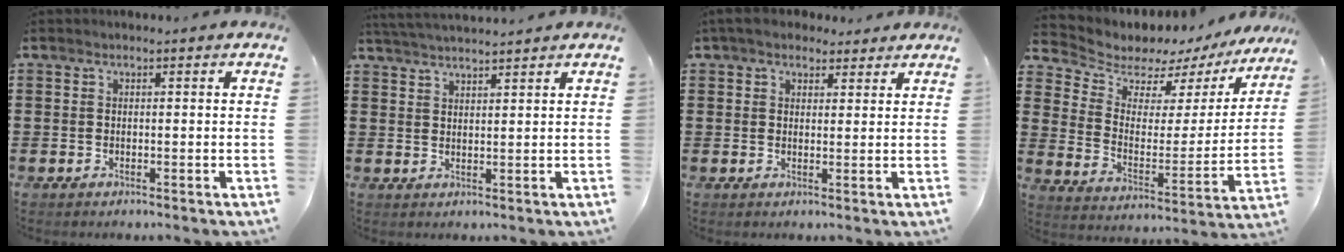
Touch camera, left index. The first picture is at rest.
{"total": 2.7, "force": [2.7, -0.4, 0.3], "torque": [-0.015, -0.006, 0.050]}
{"total": 4.0, "force": [3.4, 1.9, 1.2], "torque": [-0.034, 0.000, 0.063]}
{"total": 5.5, "force": [4.8, 2.4, 0.8], "torque": [-0.045, -0.045, 0.078]}